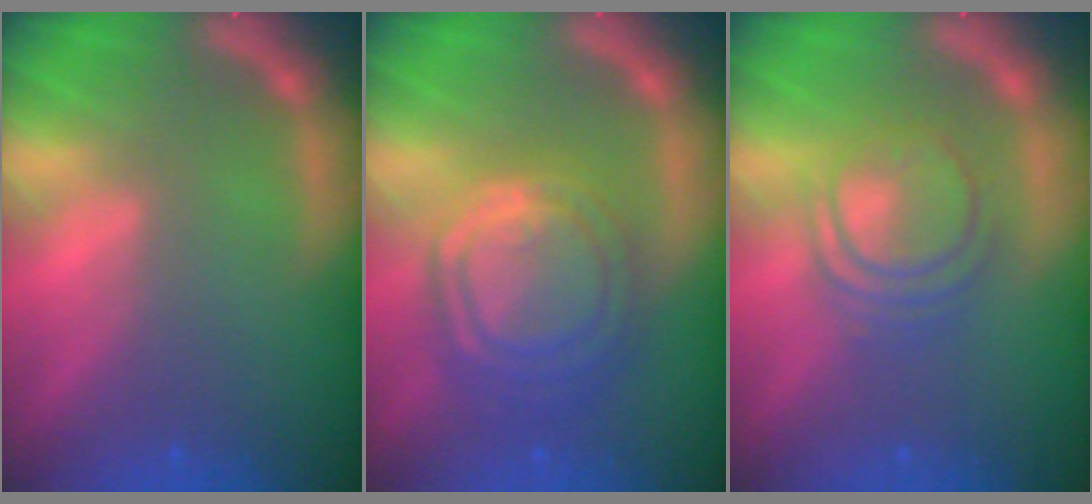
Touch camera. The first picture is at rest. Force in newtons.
{"total": 10.0}
{"total": 5.6}